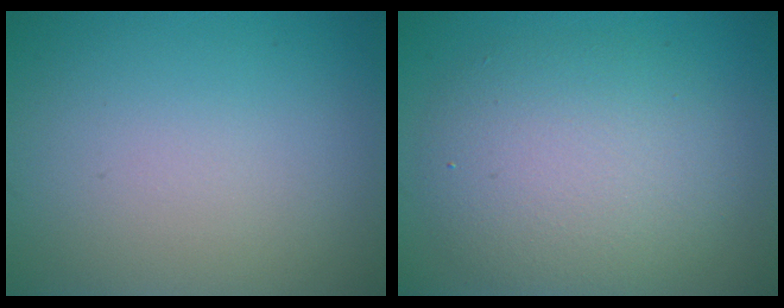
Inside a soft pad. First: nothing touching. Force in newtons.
{"total": 6.2, "press": 6.2, "slide": 0.6}